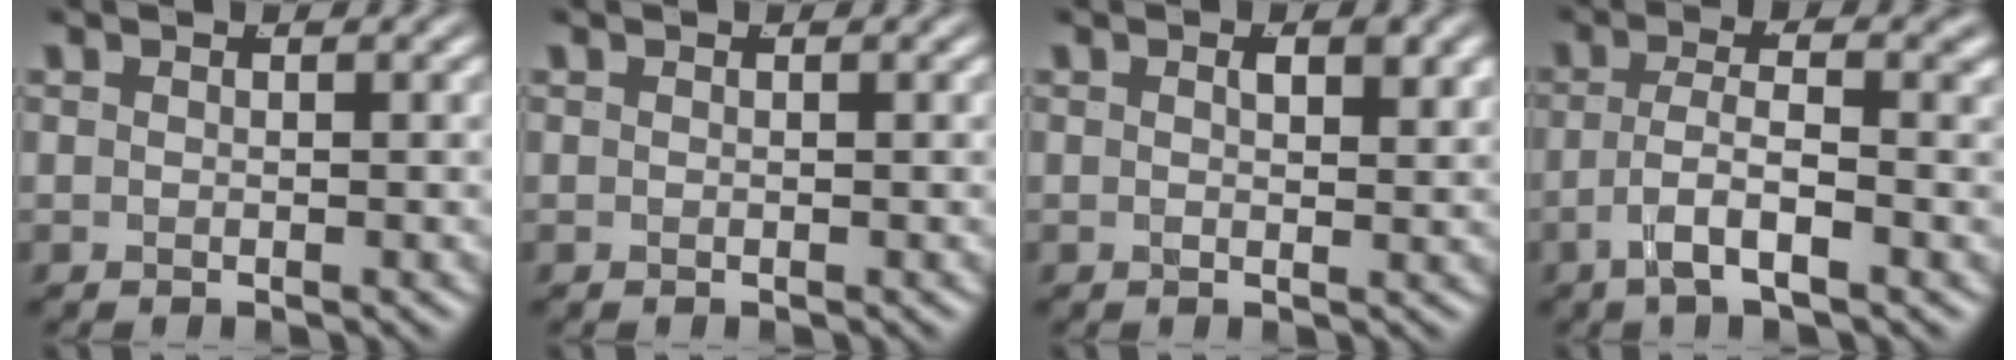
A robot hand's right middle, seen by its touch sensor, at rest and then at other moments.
{"total": 0.0}
{"total": 1.3, "force": [0.3, -0.2, 1.2], "torque": [-0.016, -0.003, 0.007]}
{"total": 3.9, "force": [-1.3, 0.9, 3.5], "torque": [-0.069, -0.013, -0.018]}